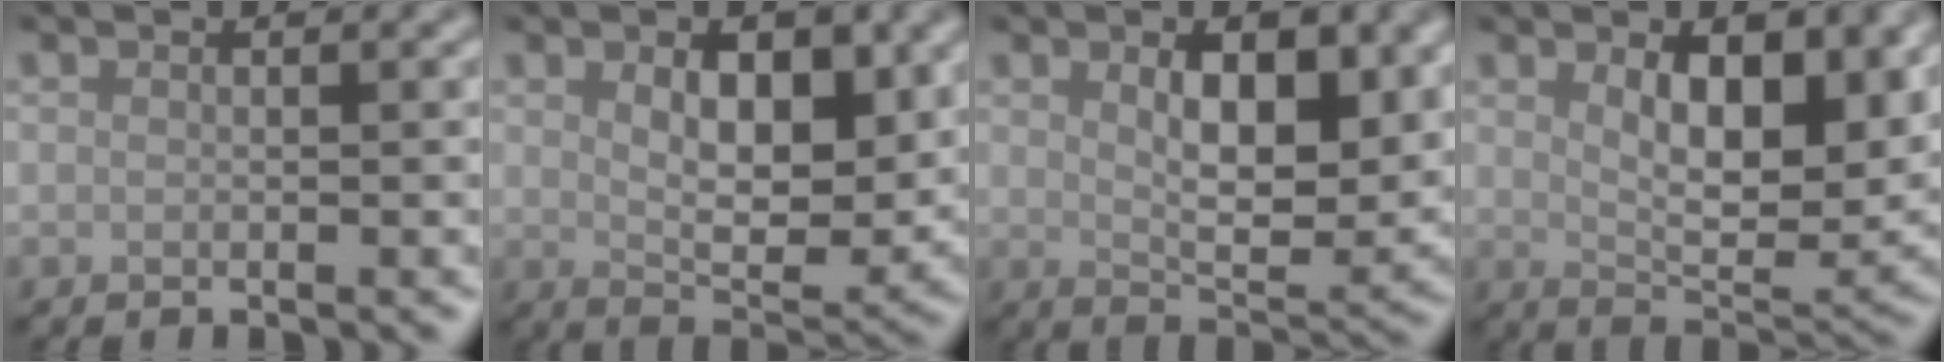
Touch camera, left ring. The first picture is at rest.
{"total": 6.6, "force": [1.6, 3.6, 5.4], "torque": [-0.080, -0.012, 0.032]}
{"total": 6.8, "force": [1.8, 3.2, 5.7], "torque": [-0.087, -0.010, 0.035]}
{"total": 7.4, "force": [2.3, 3.6, 6.1], "torque": [-0.098, -0.013, 0.042]}